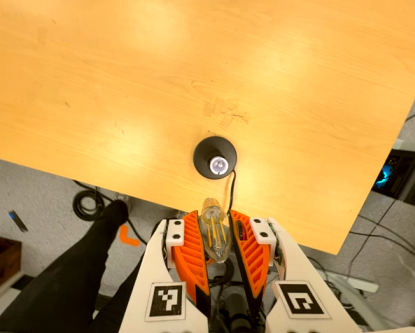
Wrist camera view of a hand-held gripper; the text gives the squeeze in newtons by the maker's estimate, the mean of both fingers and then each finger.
{"total": 12.5, "left": 13.9, "right": 11.0}